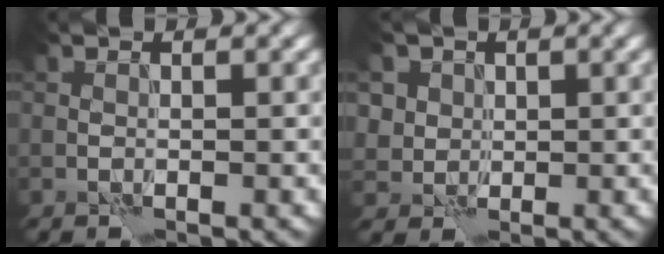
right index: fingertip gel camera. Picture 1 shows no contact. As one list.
[{"total": 4.5, "force": [2.1, 3.7, 1.4], "torque": [-0.038, 0.003, 0.035]}]